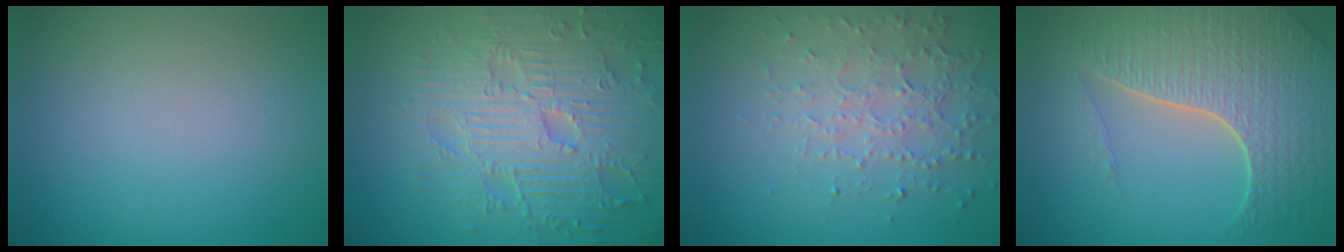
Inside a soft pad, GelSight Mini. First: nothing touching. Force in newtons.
{"total": 8.7, "press": 6.4, "slide": 5.8}
{"total": 4.5, "press": 3.2, "slide": 3.1}
{"total": 7.3, "press": 5.3, "slide": 4.9}